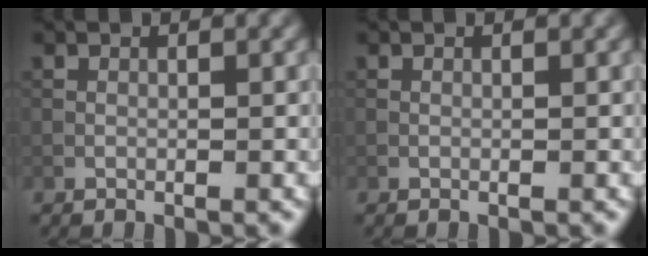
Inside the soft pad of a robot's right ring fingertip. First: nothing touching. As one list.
[{"total": 0.0}]